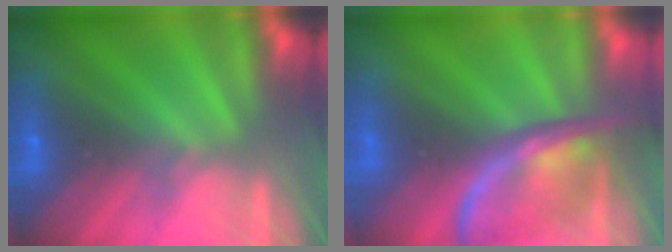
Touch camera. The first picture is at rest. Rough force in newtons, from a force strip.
{"total": 2.5}